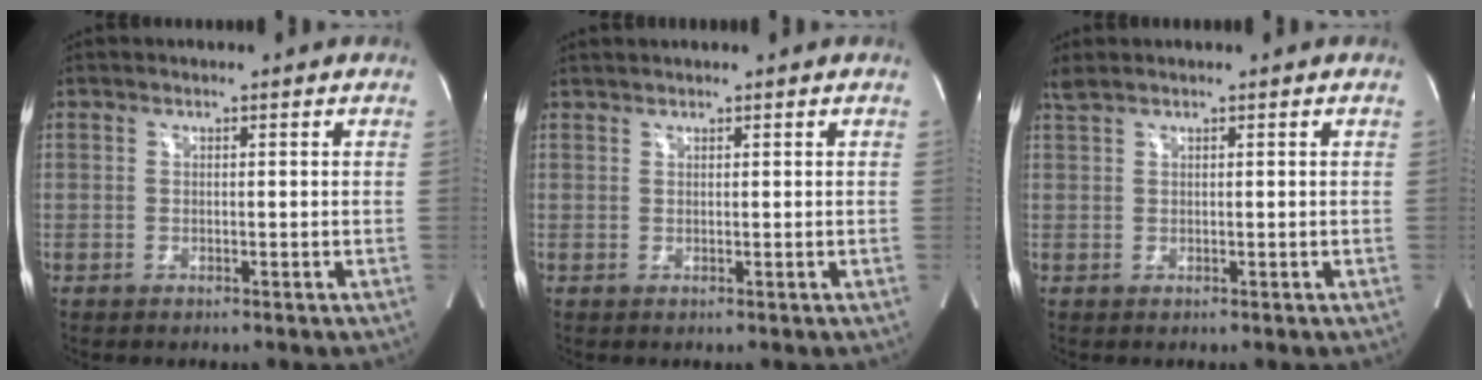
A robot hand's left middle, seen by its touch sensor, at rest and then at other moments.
{"total": 1.5, "force": [1.4, -0.1, 0.3], "torque": [-0.009, 0.013, 0.033]}
{"total": 1.3, "force": [1.1, 0.0, 0.7], "torque": [-0.017, 0.009, 0.024]}